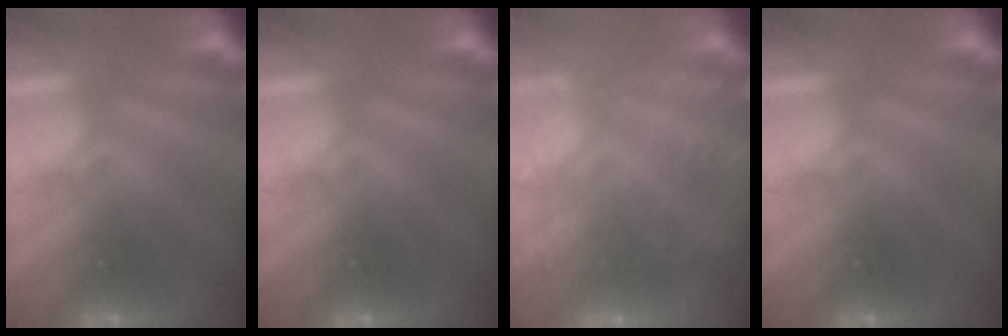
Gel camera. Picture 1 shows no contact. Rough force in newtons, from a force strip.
{"total": 0.0}
{"total": 9.6}
{"total": 0.0}